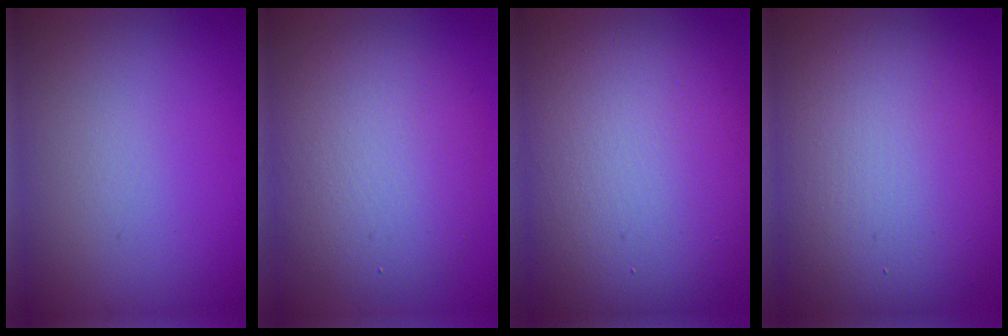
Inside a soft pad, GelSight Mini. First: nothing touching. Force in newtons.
{"total": 6.4, "press": 6.4, "slide": 0.7}
{"total": 17.4, "press": 17.4, "slide": 0.9}
{"total": 13.3, "press": 13.2, "slide": 1.3}